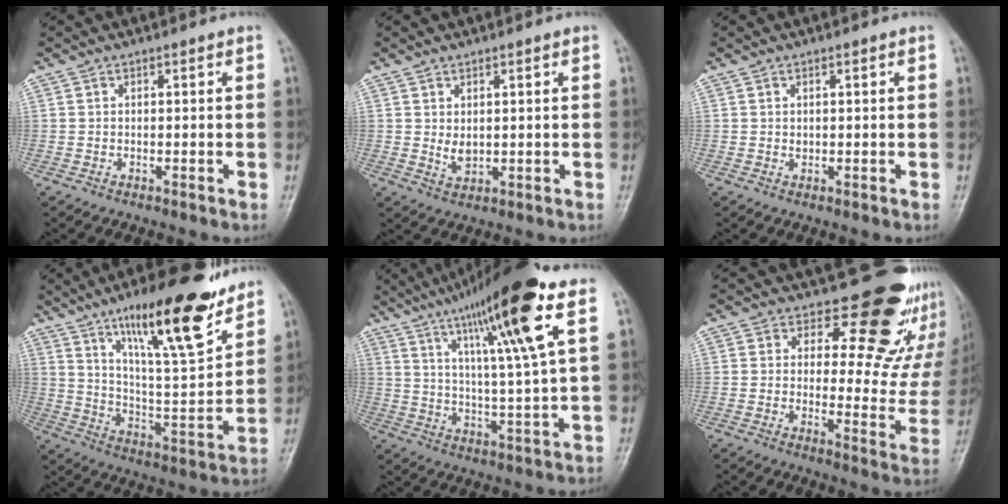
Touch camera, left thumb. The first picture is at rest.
{"total": 3.4, "force": [1.0, 1.9, 2.7], "torque": [-0.039, -0.015, 0.025]}
{"total": 1.3, "force": [0.7, 0.7, 1.0], "torque": [-0.011, -0.003, 0.013]}
{"total": 21.7, "force": [14.3, 5.0, 15.6], "torque": [-0.215, -0.072, 0.236]}
{"total": 19.5, "force": [10.2, 1.2, 16.6], "torque": [-0.269, -0.024, 0.167]}
{"total": 18.6, "force": [14.1, 8.9, 8.2], "torque": [-0.050, -0.106, 0.157]}